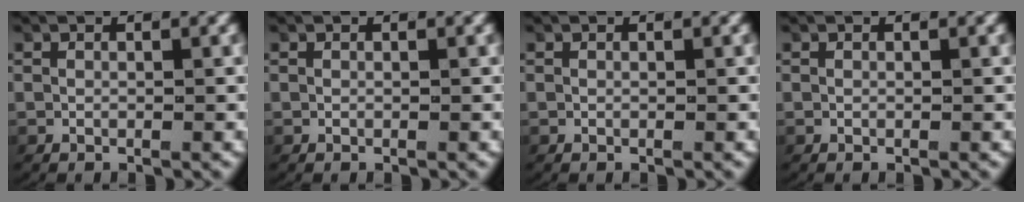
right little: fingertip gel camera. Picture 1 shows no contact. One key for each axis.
{"total": 0.0}
{"total": 0.0}
{"total": 0.0}